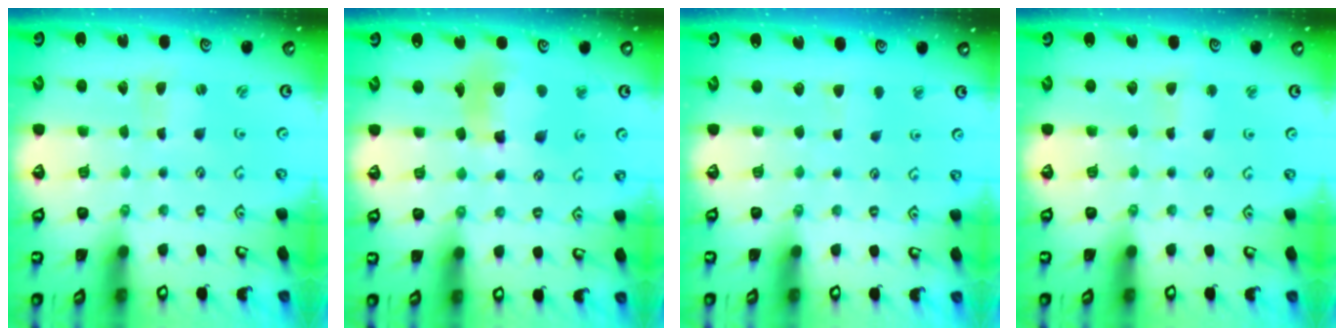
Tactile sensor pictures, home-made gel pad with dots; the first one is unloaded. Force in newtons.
{"total": 11.6, "press": 11.5, "slide": 1.4}
{"total": 3.8, "press": 3.8, "slide": 0.6}
{"total": 2.4, "press": 2.4, "slide": 0.3}